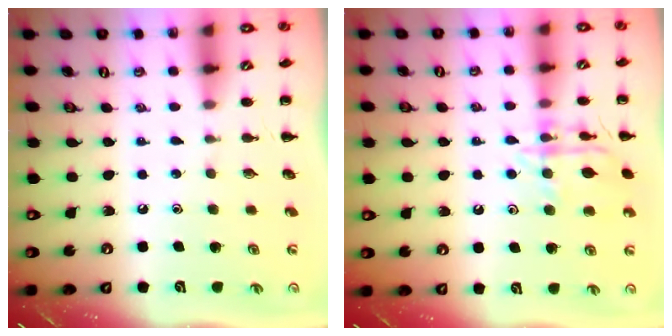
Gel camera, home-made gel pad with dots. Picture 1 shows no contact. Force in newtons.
{"total": 13.7, "press": 13.7, "slide": 0.9}